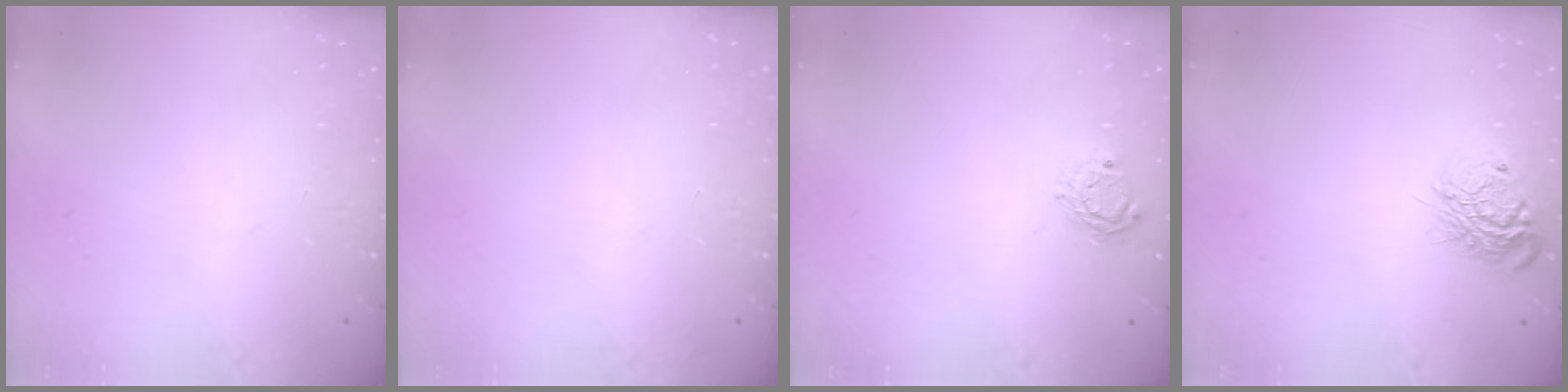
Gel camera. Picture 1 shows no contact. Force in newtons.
{"total": 0.0}
{"total": 5.4, "press": 5.4, "slide": 0.2}
{"total": 12.5, "press": 12.5, "slide": 0.8}